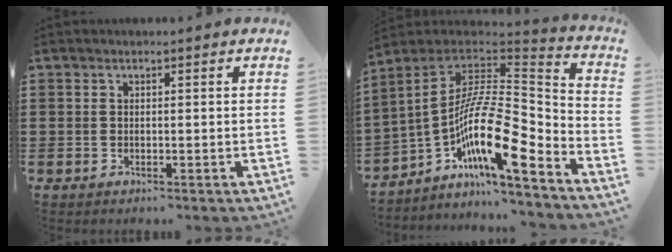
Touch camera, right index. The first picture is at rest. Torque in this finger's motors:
{"motor_torque": [1.04, 0.99, 1.05, 0.20]}